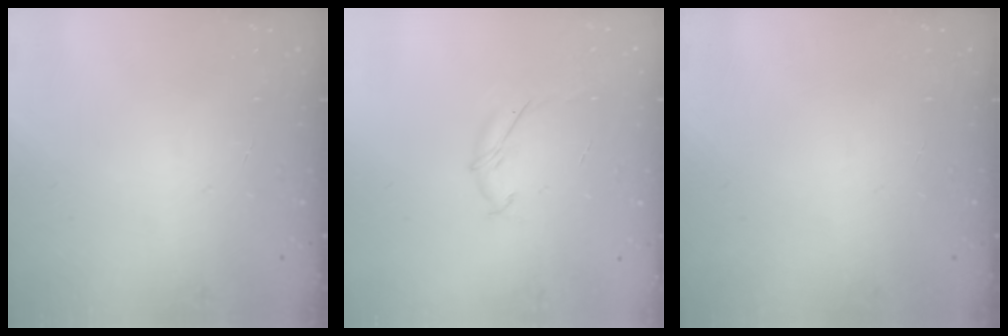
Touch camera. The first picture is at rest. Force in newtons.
{"total": 5.3, "press": 5.1, "slide": 1.0}
{"total": 0.0}